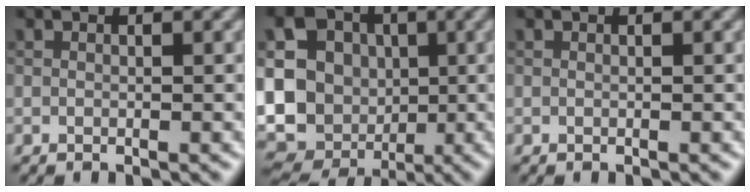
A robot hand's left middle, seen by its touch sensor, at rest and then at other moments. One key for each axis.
{"total": 18.2, "fx": -0.3, "fy": 16.4, "fz": 7.9, "tx": -0.175, "ty": -0.013, "tz": -0.029}
{"total": 0.0}